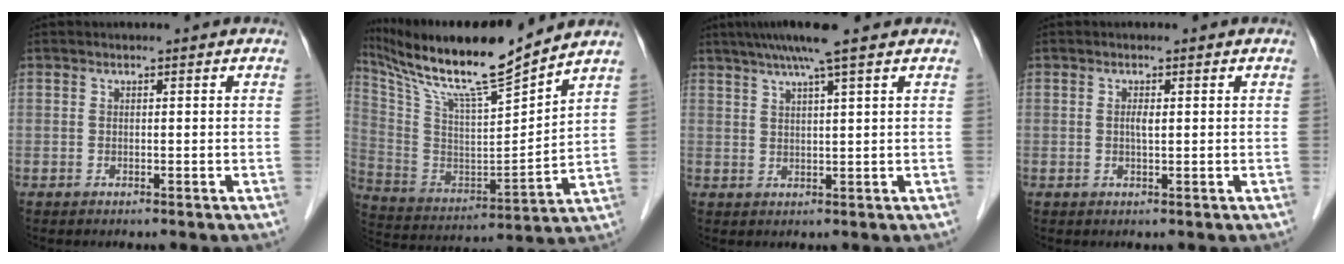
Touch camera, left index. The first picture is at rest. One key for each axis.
{"total": 18.2, "fx": 15.5, "fy": 0.0, "fz": 9.4, "tx": -0.178, "ty": -0.007, "tz": 0.280}
{"total": 6.9, "fx": 4.9, "fy": -0.9, "fz": 4.7, "tx": -0.075, "ty": 0.019, "tz": 0.080}
{"total": 1.1, "fx": 0.0, "fy": 0.2, "fz": 1.1, "tx": -0.023, "ty": -0.003, "tz": -0.001}